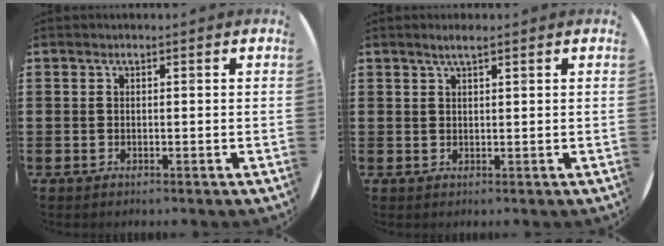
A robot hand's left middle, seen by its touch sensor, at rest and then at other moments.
{"total": 1.8, "force": [1.5, 0.1, 1.1], "torque": [-0.021, 0.004, 0.025]}